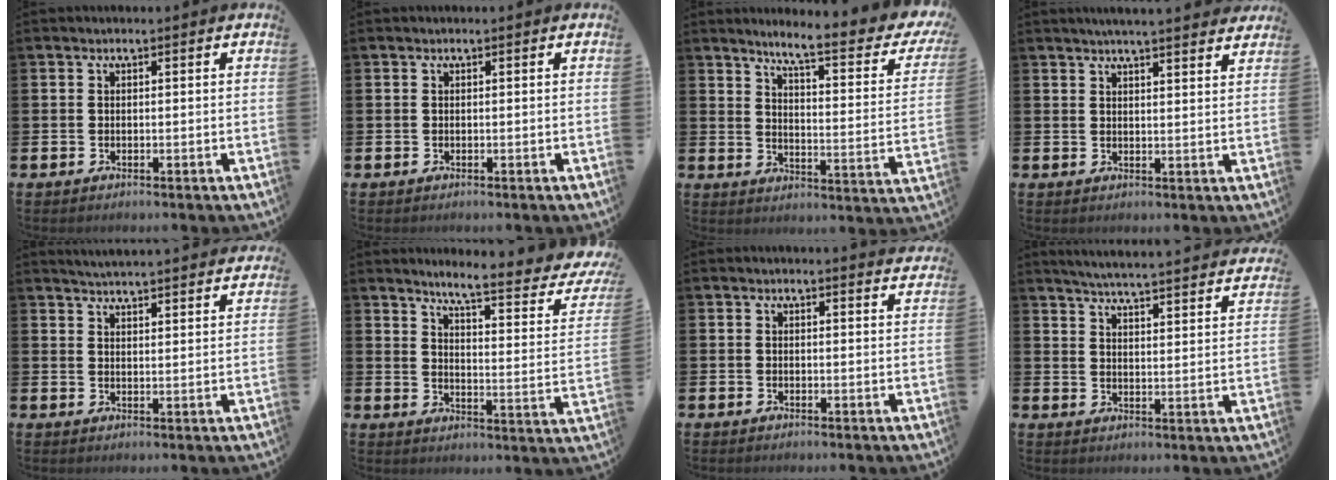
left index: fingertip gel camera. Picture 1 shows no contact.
{"total": 0.0}
{"total": 6.4, "force": [5.1, 0.9, 3.7], "torque": [-0.072, -0.048, 0.072]}
{"total": 4.2, "force": [4.1, -0.4, 0.8], "torque": [-0.012, -0.022, 0.072]}
{"total": 4.4, "force": [4.4, -0.3, 0.1], "torque": [-0.006, -0.030, 0.078]}
{"total": 6.1, "force": [4.9, 0.7, 3.4], "torque": [-0.066, -0.050, 0.068]}
{"total": 1.6, "force": [1.6, -0.1, -0.1], "torque": [0.011, -0.013, 0.026]}
{"total": 5.4, "force": [5.3, -0.2, 1.1], "torque": [-0.032, -0.046, 0.089]}